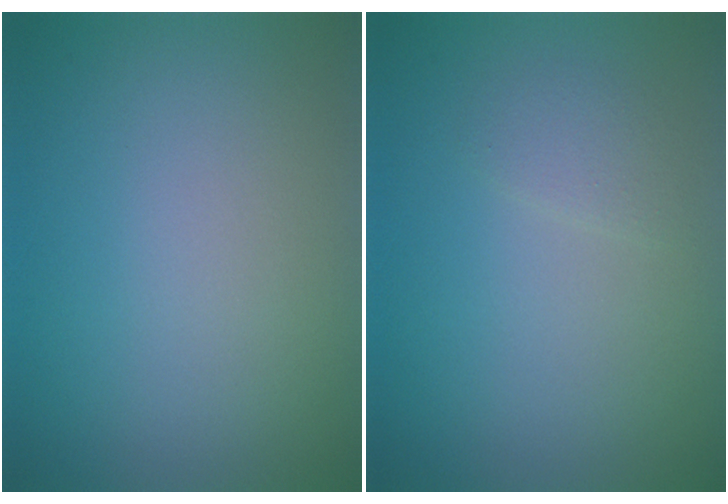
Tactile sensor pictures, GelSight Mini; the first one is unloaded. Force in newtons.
{"total": 1.2, "press": 1.2, "slide": 0.0}